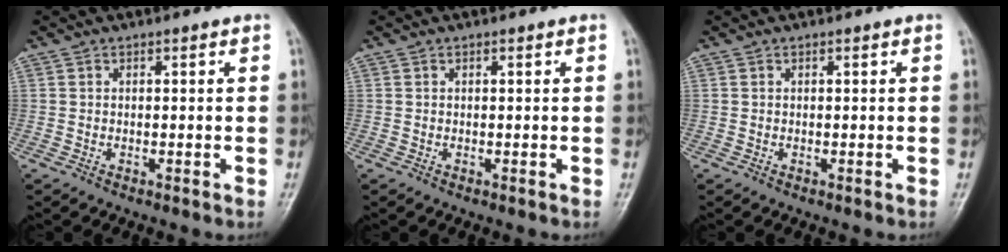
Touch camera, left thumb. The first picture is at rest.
{"total": 0.0}
{"total": 0.0}